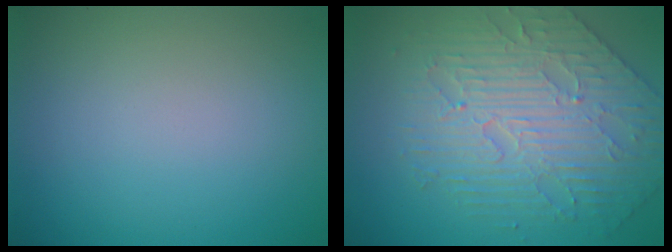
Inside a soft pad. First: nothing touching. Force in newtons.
{"total": 5.1, "press": 4.8, "slide": 1.7}